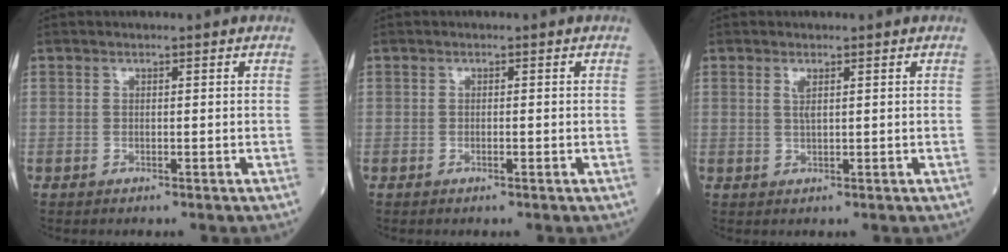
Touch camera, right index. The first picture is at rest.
{"total": 0.6, "force": [-0.2, 0.0, 0.5], "torque": [-0.010, 0.000, -0.002]}
{"total": 1.5, "force": [0.7, 0.2, 1.4], "torque": [-0.032, -0.002, 0.014]}